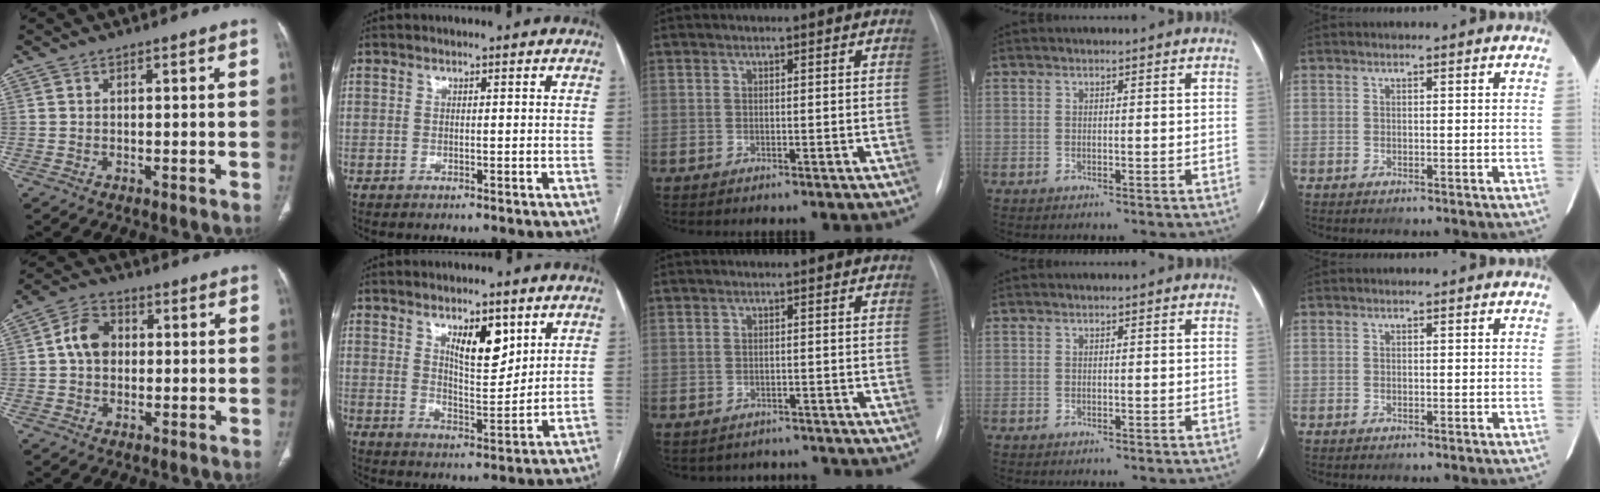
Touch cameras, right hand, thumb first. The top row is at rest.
{"thumb": {"total": 6.8, "force": [0.5, 5.2, 4.2], "torque": [-0.065, 0.016, 0.003]}, "index": {"total": 7.5, "force": [4.0, 2.4, 5.8], "torque": [-0.099, -0.007, 0.071]}, "middle": {"total": 4.4, "force": [-4.0, 1.8, -0.2], "torque": [0.002, 0.011, -0.046]}}